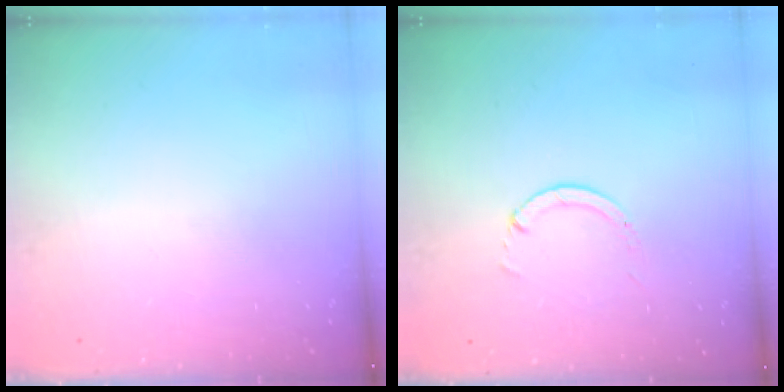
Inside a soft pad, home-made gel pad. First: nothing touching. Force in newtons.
{"total": 1.3, "press": 1.3, "slide": 0.2}